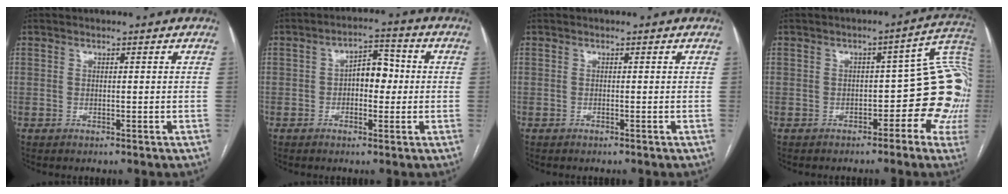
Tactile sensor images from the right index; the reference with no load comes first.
{"total": 6.0, "force": [-0.4, 2.9, 5.2], "torque": [-0.083, 0.028, -0.012]}
{"total": 0.0}
{"total": 13.9, "force": [-2.8, 6.5, 12.0], "torque": [-0.140, 0.040, -0.032]}